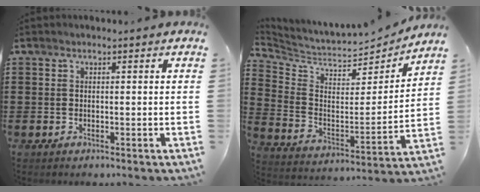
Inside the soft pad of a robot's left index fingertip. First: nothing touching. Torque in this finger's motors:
{"motor_torque": [1.00, 0.30, -0.01, 0.02]}